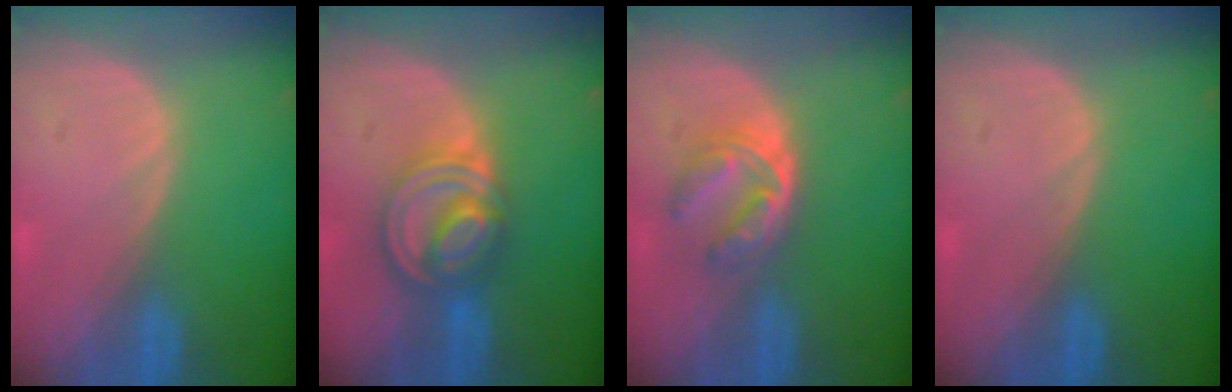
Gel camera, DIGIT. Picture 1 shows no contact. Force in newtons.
{"total": 8.1, "press": 7.0, "slide": 4.1}
{"total": 6.2, "press": 5.1, "slide": 3.6}
{"total": 0.0}